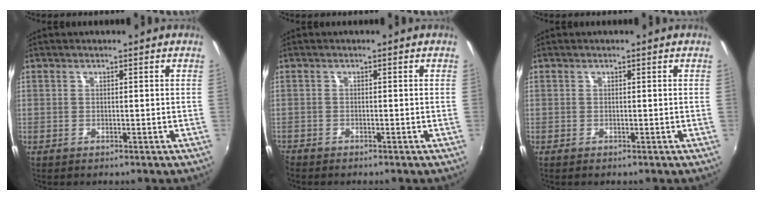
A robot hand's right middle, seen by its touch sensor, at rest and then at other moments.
{"total": 1.6, "force": [-1.5, 0.4, 0.2], "torque": [-0.009, -0.008, -0.032]}
{"total": 0.0}